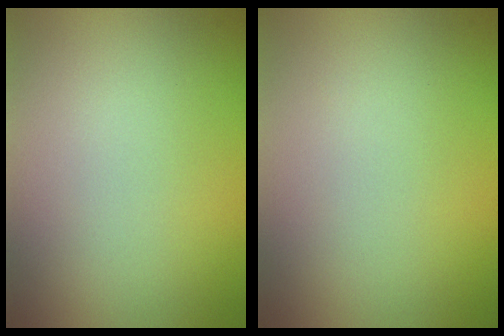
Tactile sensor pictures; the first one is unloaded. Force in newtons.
{"total": 0.0}